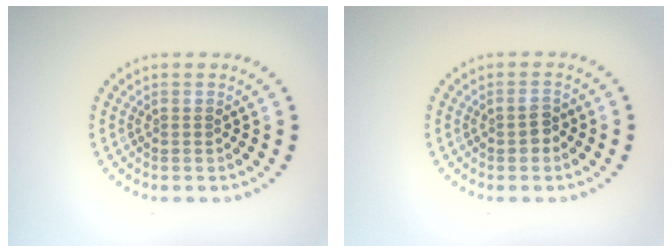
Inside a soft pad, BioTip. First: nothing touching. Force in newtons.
{"total": 1.3, "press": 1.2, "slide": 0.3}